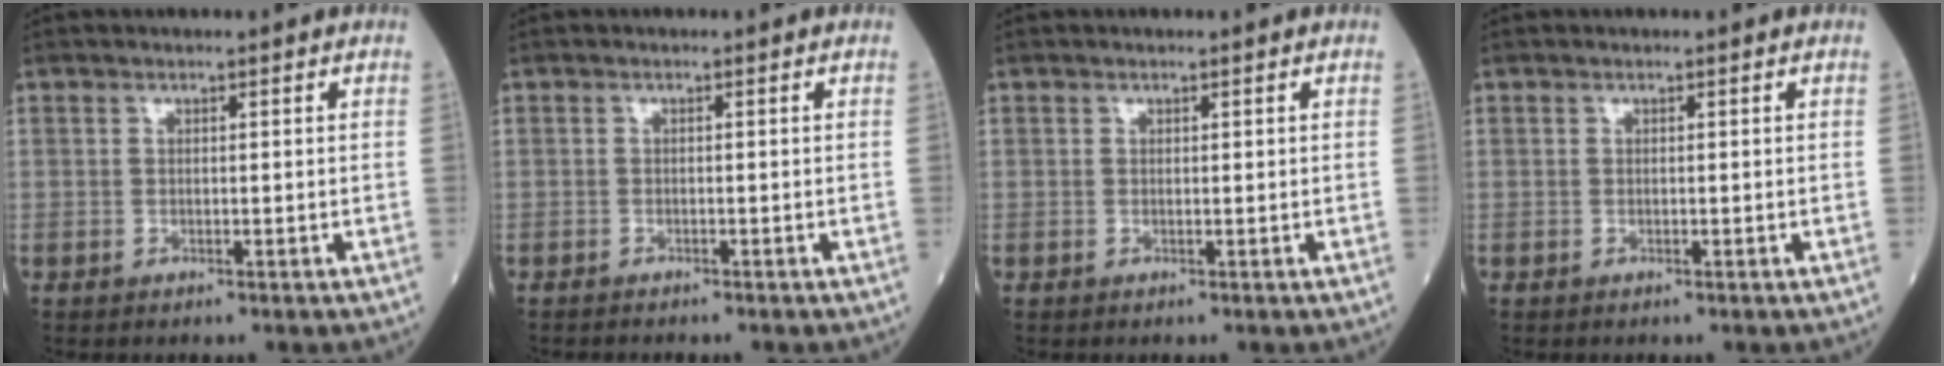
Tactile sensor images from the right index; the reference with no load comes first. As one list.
[{"total": 1.1, "force": [-1.1, 0.0, 0.3], "torque": [-0.007, 0.000, -0.015]}, {"total": 0.0}, {"total": 0.0}]